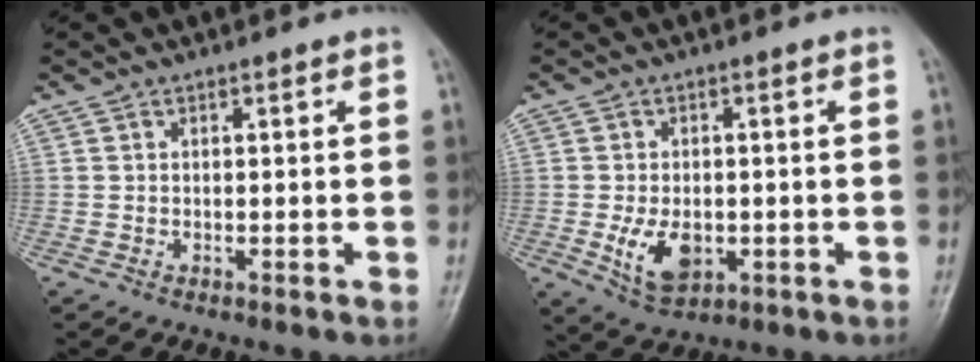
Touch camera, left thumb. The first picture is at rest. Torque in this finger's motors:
{"motor_torque": [0.90, 1.04, 1.00, 0.21, 0.05]}